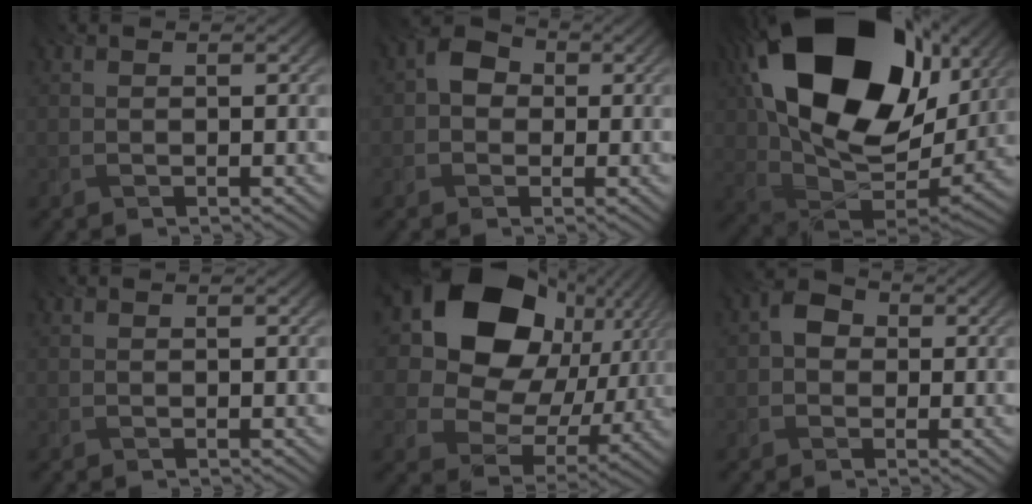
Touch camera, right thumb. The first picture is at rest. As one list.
[{"total": 3.7, "force": [0.0, 3.2, 1.9], "torque": [-0.034, 0.006, -0.011]}, {"total": 24.1, "force": [8.9, 15.6, 16.0], "torque": [-0.335, 0.024, 0.163]}, {"total": 0.0}, {"total": 17.6, "force": [5.6, 13.2, 10.2], "torque": [-0.186, 0.007, 0.103]}, {"total": 3.2, "force": [-0.1, 2.7, 1.6], "torque": [-0.028, 0.005, -0.012]}]